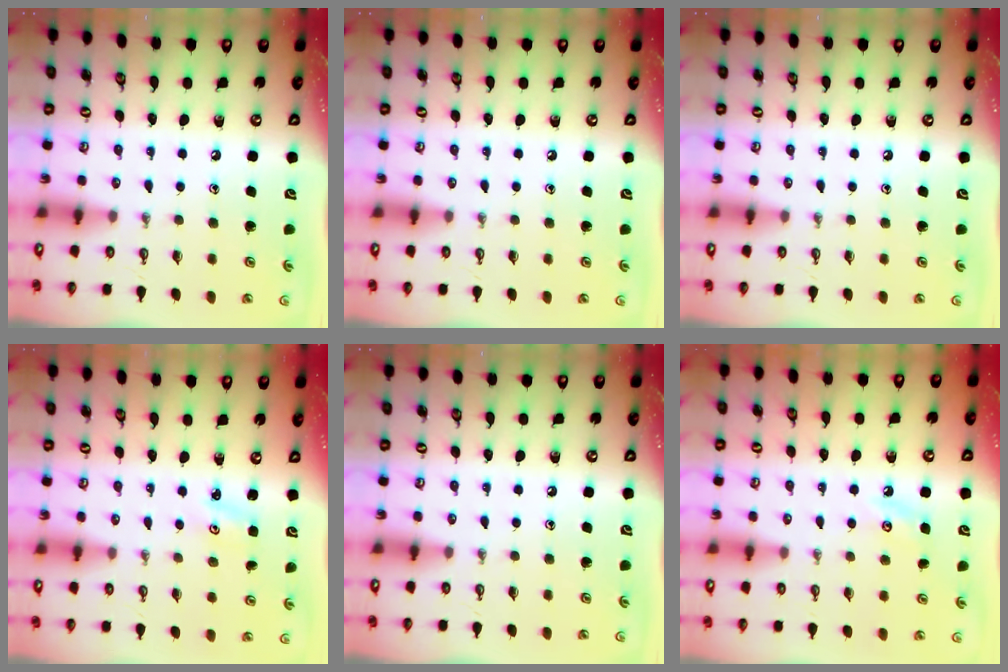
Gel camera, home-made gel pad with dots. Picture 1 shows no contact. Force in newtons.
{"total": 0.0}
{"total": 0.0}
{"total": 2.1, "press": 2.1, "slide": 0.3}
{"total": 0.0}
{"total": 4.3, "press": 4.2, "slide": 0.8}